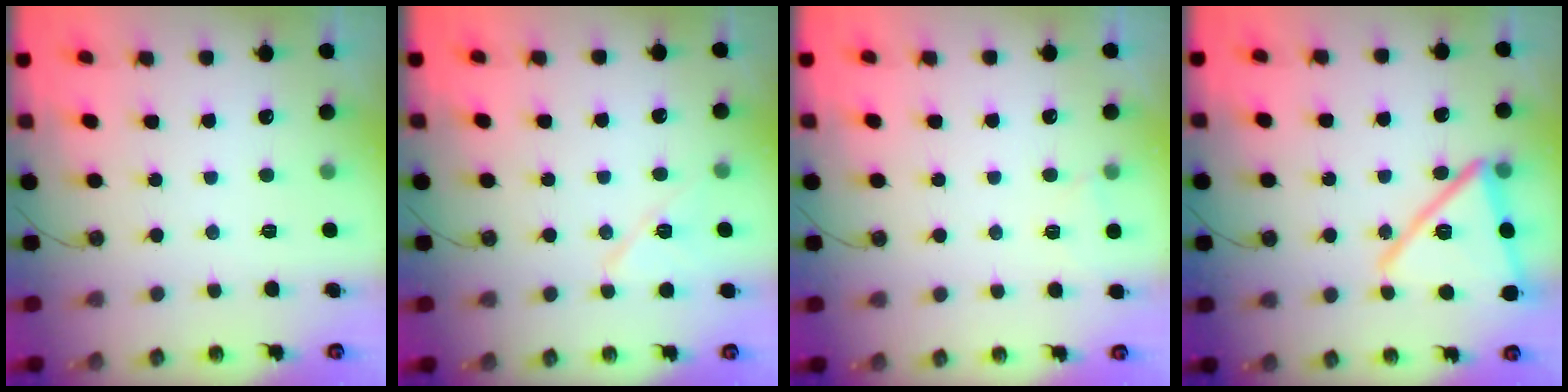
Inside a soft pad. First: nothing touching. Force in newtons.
{"total": 8.2, "press": 8.2, "slide": 0.9}
{"total": 3.1, "press": 3.1, "slide": 0.4}
{"total": 18.2, "press": 18.1, "slide": 1.9}